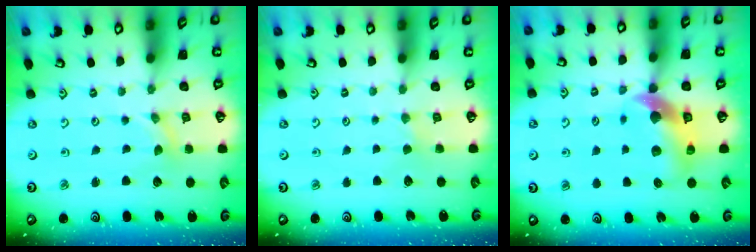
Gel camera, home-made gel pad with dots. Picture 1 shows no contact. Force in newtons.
{"total": 1.2, "press": 1.1, "slide": 0.3}
{"total": 10.0, "press": 9.9, "slide": 1.6}